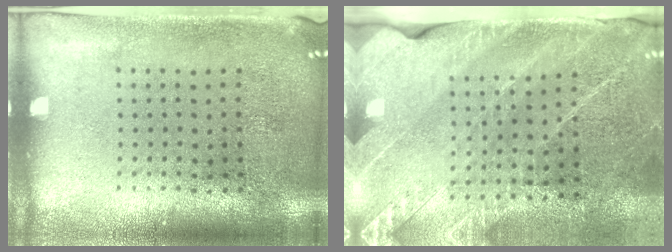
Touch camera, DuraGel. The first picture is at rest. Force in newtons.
{"total": 2.6, "press": 2.5, "slide": 0.4}